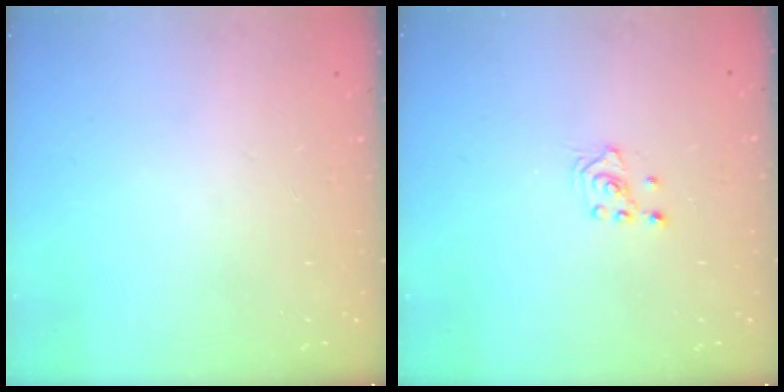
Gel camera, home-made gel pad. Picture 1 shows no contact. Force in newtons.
{"total": 2.1, "press": 2.1, "slide": 0.2}